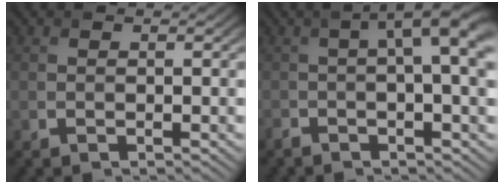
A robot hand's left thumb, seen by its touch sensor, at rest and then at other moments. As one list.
[{"total": 7.5, "force": [0.1, 1.8, 7.3], "torque": [-0.103, 0.009, -0.004]}]